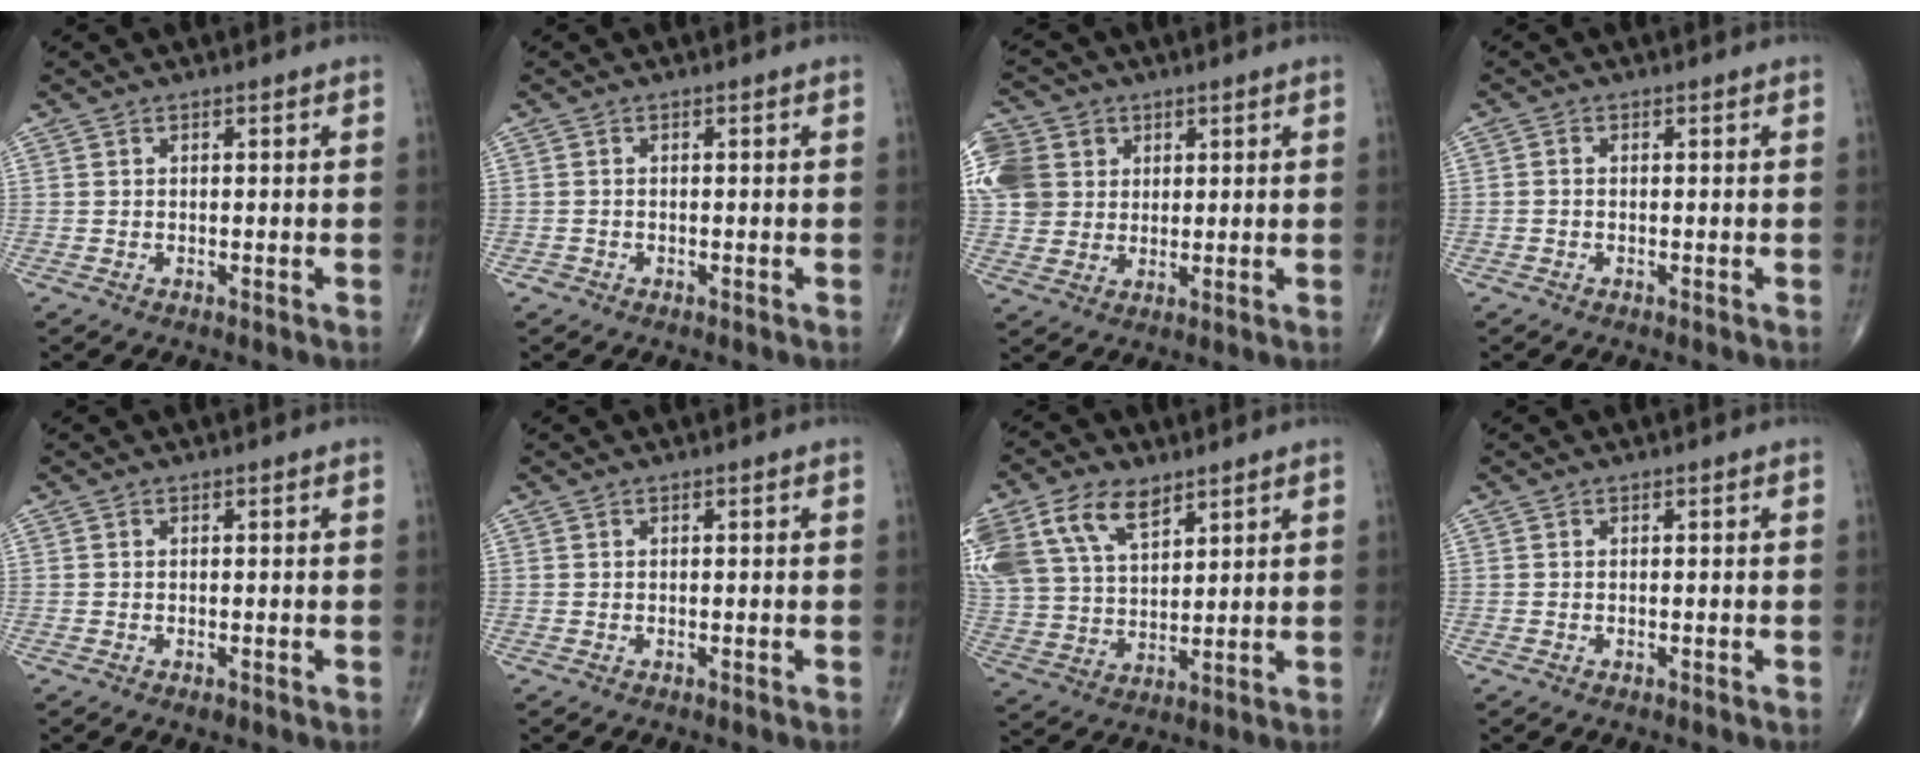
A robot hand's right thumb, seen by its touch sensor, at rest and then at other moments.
{"total": 0.7, "force": [-0.4, 0.6, 0.1], "torque": [0.001, 0.003, -0.012]}
{"total": 14.6, "force": [4.2, 12.4, 6.6], "torque": [-0.150, 0.020, 0.083]}
{"total": 0.7, "force": [-0.2, 0.5, 0.5], "torque": [-0.007, 0.000, -0.008]}
{"total": 0.8, "force": [-0.3, 0.4, 0.6], "torque": [-0.012, -0.003, -0.006]}
{"total": 0.0}
{"total": 18.2, "force": [9.8, 10.7, 11.0], "torque": [-0.242, -0.002, 0.192]}
{"total": 0.0}